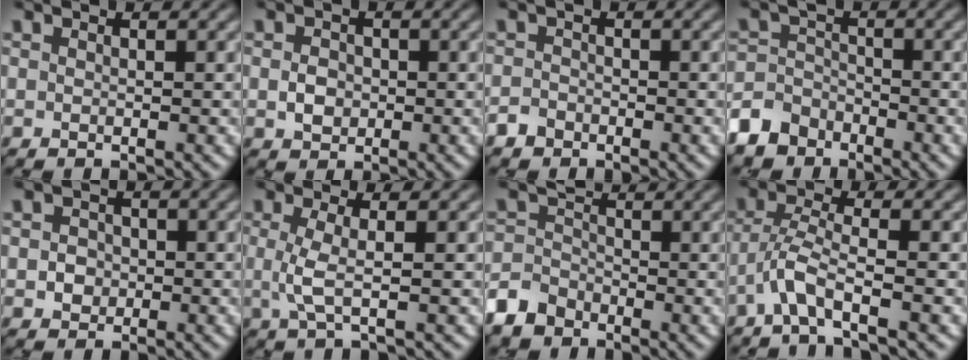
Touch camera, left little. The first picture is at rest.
{"total": 1.9, "force": [-0.2, 1.6, 1.0], "torque": [-0.019, -0.002, -0.007]}
{"total": 1.4, "force": [-1.1, 0.8, 0.2], "torque": [0.001, 0.000, -0.023]}
{"total": 4.3, "force": [-3.5, 2.5, 0.7], "torque": [-0.008, -0.005, -0.070]}
{"total": 1.5, "force": [-0.2, 1.4, 0.6], "torque": [-0.005, -0.002, -0.005]}
{"total": 2.4, "force": [0.0, 0.5, 2.3], "torque": [-0.051, -0.001, -0.003]}
{"total": 3.4, "force": [-2.2, 2.4, 1.1], "torque": [-0.025, 0.003, -0.054]}
{"total": 3.2, "force": [-1.9, 0.4, 2.6], "torque": [-0.059, 0.003, -0.049]}